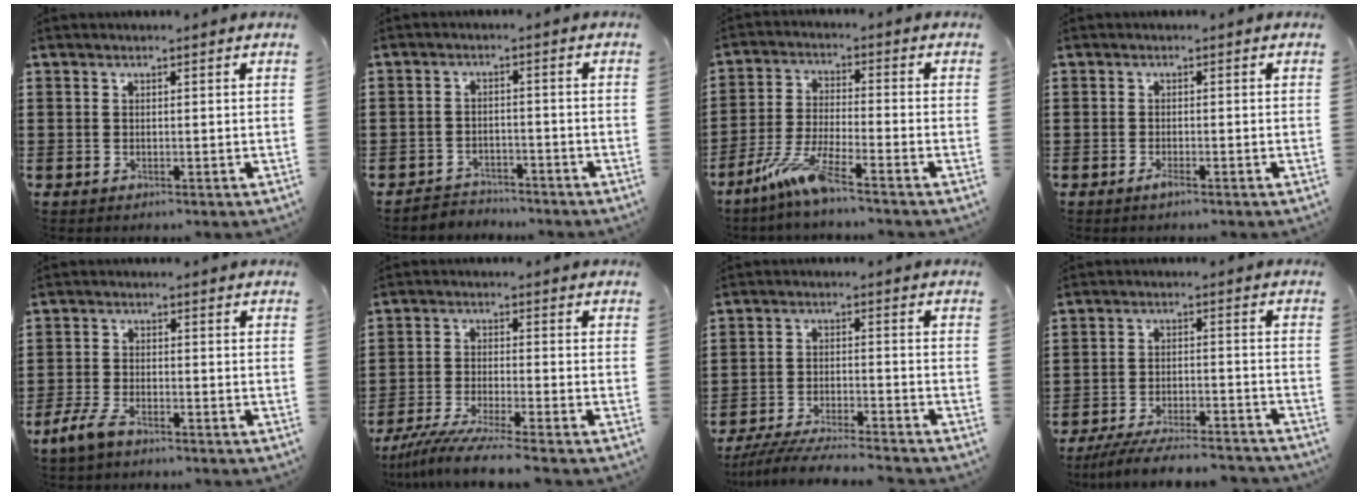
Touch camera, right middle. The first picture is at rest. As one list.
[{"total": 2.5, "force": [-2.4, 0.2, -0.6], "torque": [0.007, 0.000, -0.056]}, {"total": 7.7, "force": [-5.6, 0.2, 5.3], "torque": [-0.123, -0.020, -0.112]}, {"total": 1.3, "force": [-0.8, 0.1, 1.1], "torque": [-0.026, -0.007, -0.015]}, {"total": 3.6, "force": [-2.5, 0.7, 2.4], "torque": [-0.070, -0.008, -0.057]}, {"total": 5.5, "force": [-4.7, -1.0, 2.5], "torque": [-0.062, -0.025, -0.094]}, {"total": 5.1, "force": [-4.8, -0.4, 1.5], "torque": [-0.032, -0.009, -0.096]}, {"total": 5.5, "force": [-5.1, -0.3, 1.9], "torque": [-0.036, -0.008, -0.099]}]